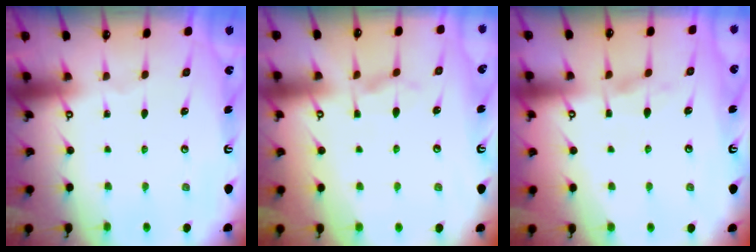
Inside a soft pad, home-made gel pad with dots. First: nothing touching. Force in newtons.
{"total": 1.2, "press": 0.8, "slide": 0.9}
{"total": 1.7, "press": 1.4, "slide": 1.1}